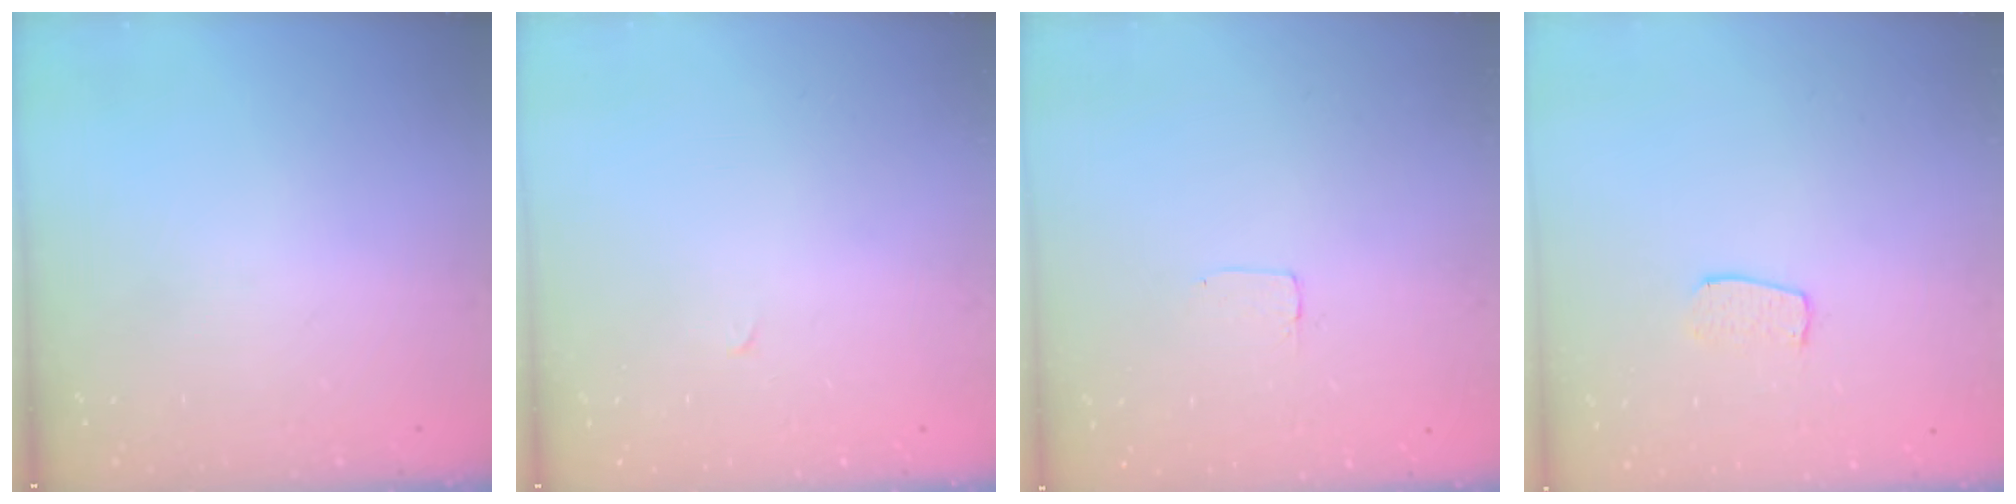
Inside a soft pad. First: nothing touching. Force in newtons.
{"total": 0.0}
{"total": 2.0, "press": 2.0, "slide": 0.0}
{"total": 5.9, "press": 5.9, "slide": 0.3}